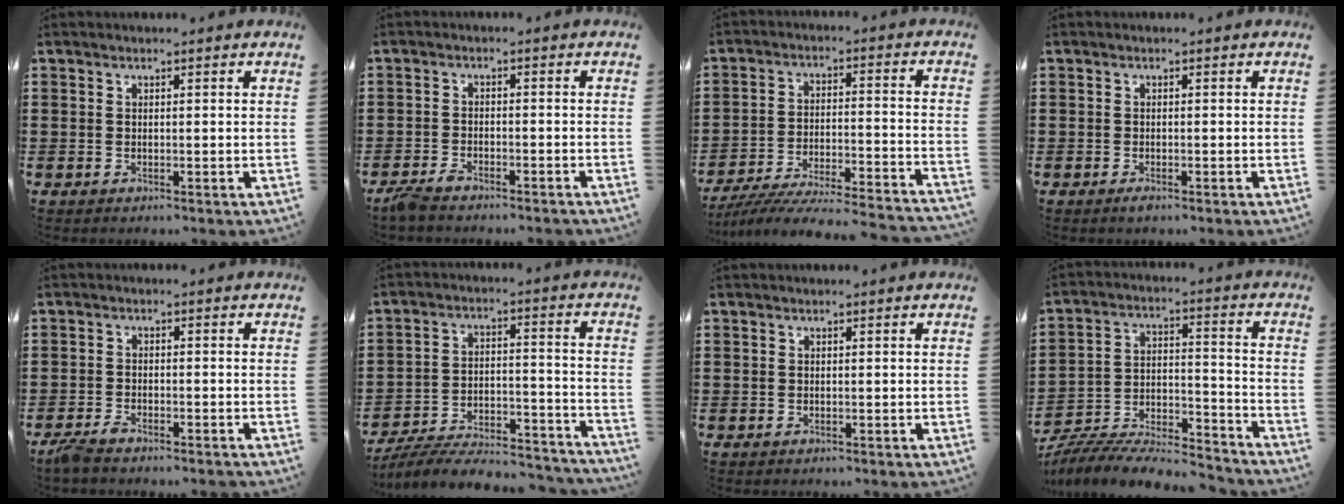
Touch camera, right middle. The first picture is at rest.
{"total": 2.7, "force": [-2.5, 0.3, 0.9], "torque": [-0.033, -0.003, -0.054]}
{"total": 6.6, "force": [-6.2, 0.0, 2.0], "torque": [-0.039, -0.009, -0.126]}
{"total": 0.7, "force": [-0.5, 0.1, 0.3], "torque": [-0.009, -0.007, -0.009]}
{"total": 2.7, "force": [-2.5, 0.2, 1.0], "torque": [-0.035, -0.004, -0.054]}
{"total": 7.5, "force": [-7.1, 0.8, 2.3], "torque": [-0.038, 0.006, -0.141]}
{"total": 0.8, "force": [-0.5, 0.7, 0.0], "torque": [0.000, 0.004, -0.012]}
{"total": 9.0, "force": [-8.8, 1.2, 1.8], "torque": [-0.020, 0.020, -0.171]}